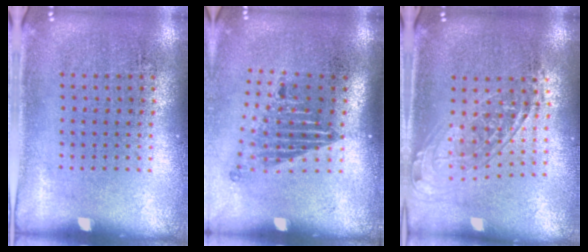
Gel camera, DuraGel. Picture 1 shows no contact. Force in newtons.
{"total": 1.7, "press": 1.2, "slide": 1.2}
{"total": 1.7, "press": 1.4, "slide": 1.0}